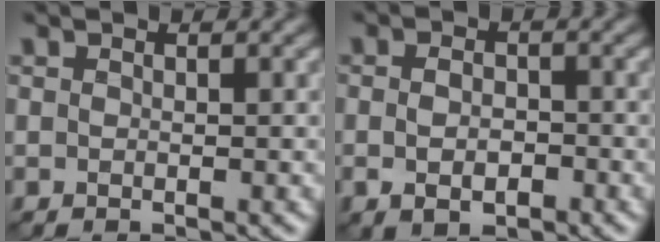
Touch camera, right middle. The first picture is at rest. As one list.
[{"total": 2.3, "force": [-0.8, 1.4, 1.7], "torque": [-0.027, -0.001, -0.013]}]